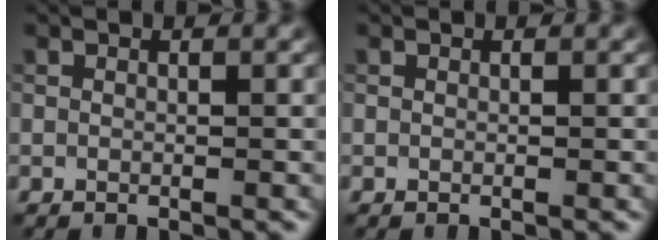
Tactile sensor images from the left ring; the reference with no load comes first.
{"total": 0.0}